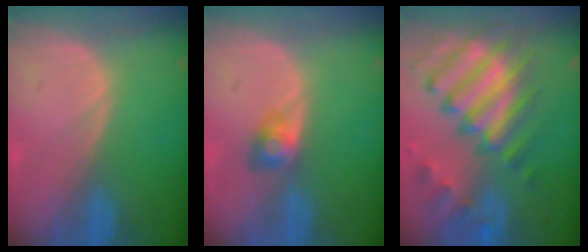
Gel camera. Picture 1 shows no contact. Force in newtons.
{"total": 2.7, "press": 2.7, "slide": 0.0}
{"total": 12.4, "press": 10.7, "slide": 6.2}